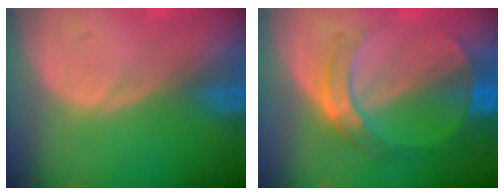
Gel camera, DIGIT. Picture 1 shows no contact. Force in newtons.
{"total": 7.1, "press": 6.4, "slide": 3.1}